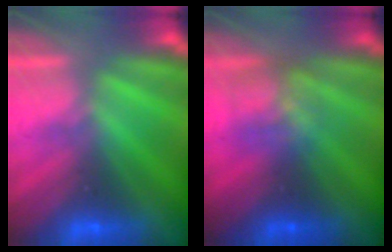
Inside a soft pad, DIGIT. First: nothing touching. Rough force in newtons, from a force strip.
{"total": 2.6}